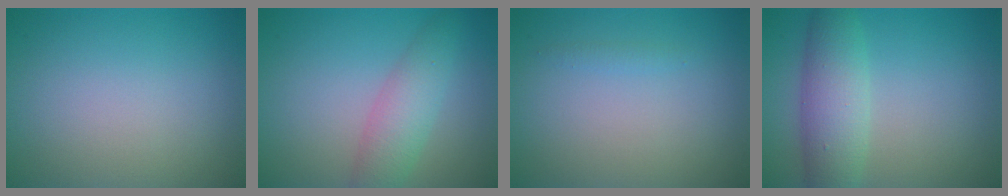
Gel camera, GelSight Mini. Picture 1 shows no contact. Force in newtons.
{"total": 3.7, "press": 3.7, "slide": 0.0}
{"total": 0.5, "press": 0.5, "slide": 0.0}
{"total": 5.0, "press": 5.0, "slide": 0.1}